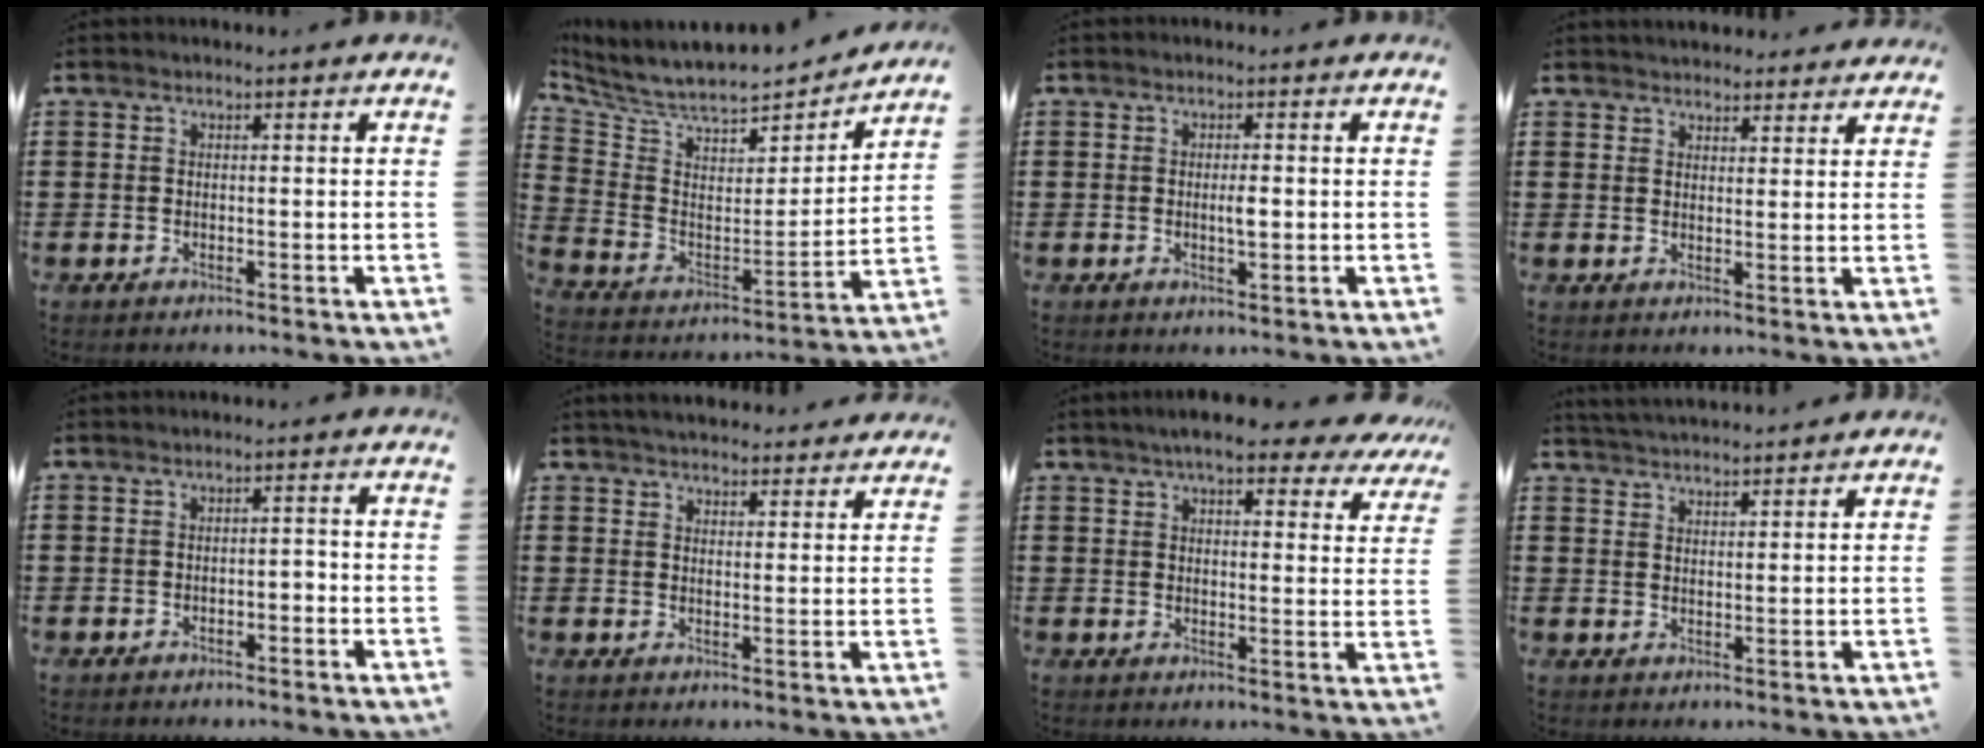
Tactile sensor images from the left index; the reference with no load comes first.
{"total": 6.7, "force": [6.3, 1.4, 1.9], "torque": [-0.073, -0.057, 0.104]}
{"total": 2.1, "force": [-0.1, 0.5, 2.0], "torque": [-0.038, -0.001, -0.001]}
{"total": 2.7, "force": [2.7, 0.3, -0.1], "torque": [-0.004, -0.006, 0.052]}
{"total": 1.2, "force": [-0.9, 0.4, 0.7], "torque": [-0.018, 0.001, -0.020]}
{"total": 3.5, "force": [3.5, 0.0, 0.3], "torque": [-0.015, -0.011, 0.064]}
{"total": 7.0, "force": [5.9, 1.0, 3.5], "torque": [-0.070, -0.018, 0.104]}
{"total": 3.0, "force": [3.0, -0.4, 0.0], "torque": [-0.010, -0.009, 0.056]}